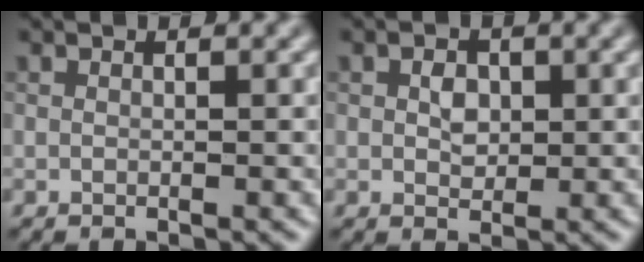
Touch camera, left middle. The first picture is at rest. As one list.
[{"total": 1.3, "force": [0.1, 1.1, 0.8], "torque": [-0.019, 0.000, 0.005]}]